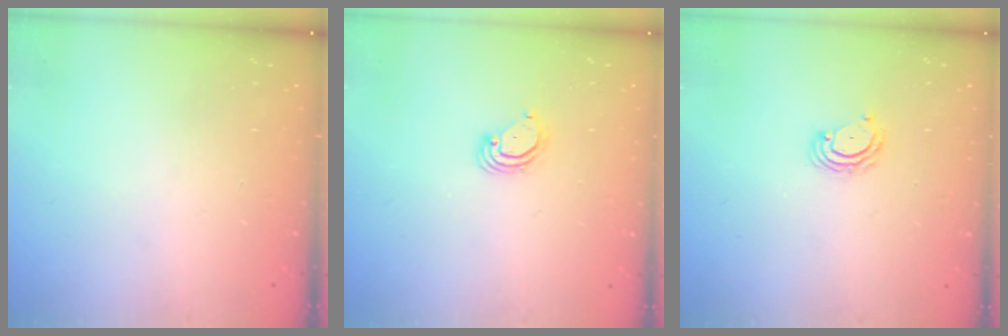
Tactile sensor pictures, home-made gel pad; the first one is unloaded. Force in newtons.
{"total": 3.7, "press": 3.7, "slide": 0.3}
{"total": 4.1, "press": 4.1, "slide": 0.4}